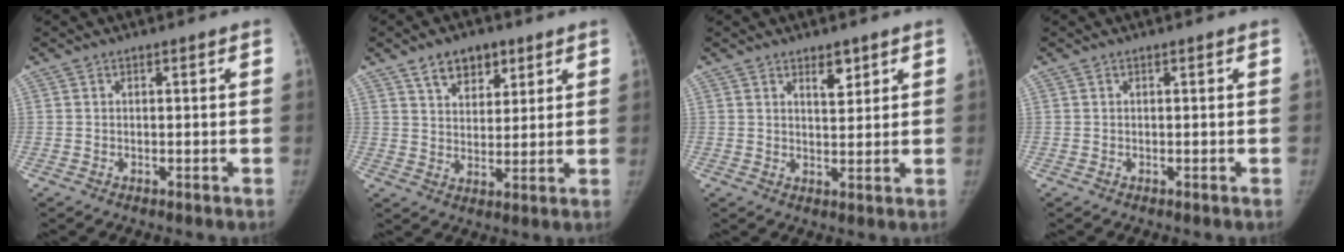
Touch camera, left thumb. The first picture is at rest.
{"total": 7.8, "force": [4.9, 4.7, 3.9], "torque": [-0.029, -0.026, 0.082]}
{"total": 3.4, "force": [2.2, 1.5, 2.1], "torque": [-0.016, -0.016, 0.037]}
{"total": 0.0}